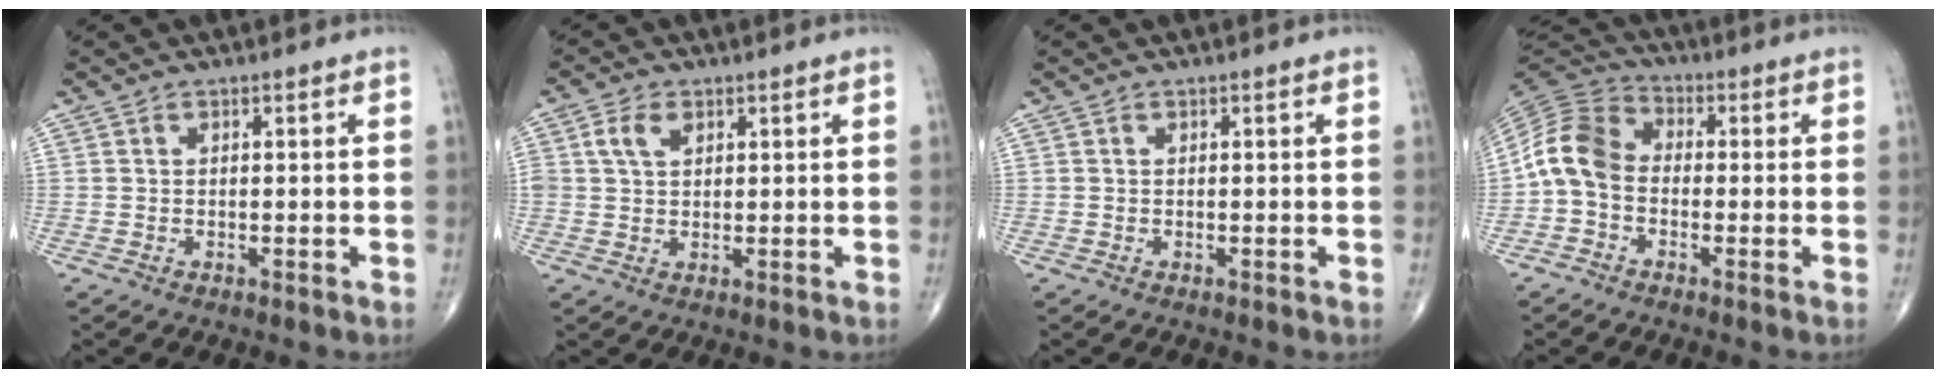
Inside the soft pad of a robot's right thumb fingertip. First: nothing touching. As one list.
[{"total": 4.3, "force": [1.7, 2.8, 2.8], "torque": [-0.053, 0.003, 0.033]}, {"total": 0.0}, {"total": 9.2, "force": [-1.4, 6.9, 6.0], "torque": [-0.109, 0.027, -0.046]}]